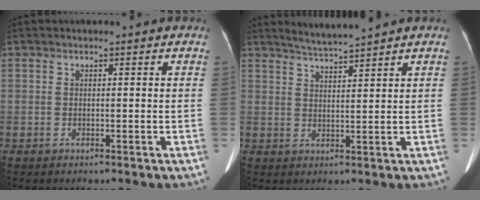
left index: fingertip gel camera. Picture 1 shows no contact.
{"total": 3.7, "force": [3.5, -1.1, 0.8], "torque": [-0.021, 0.000, 0.069]}